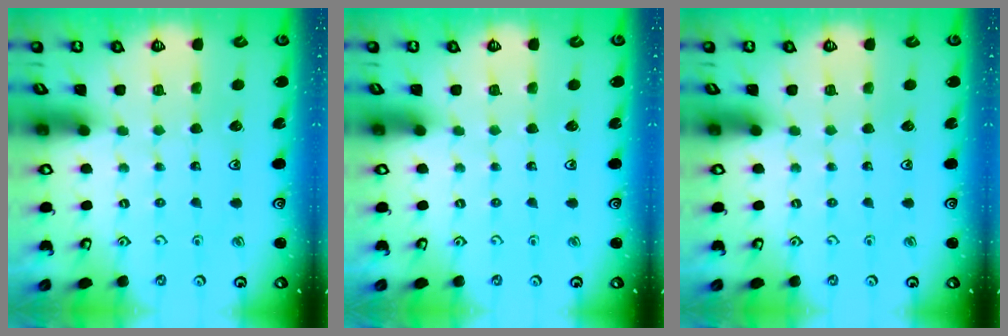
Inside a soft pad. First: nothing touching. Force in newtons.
{"total": 0.0}
{"total": 0.0}